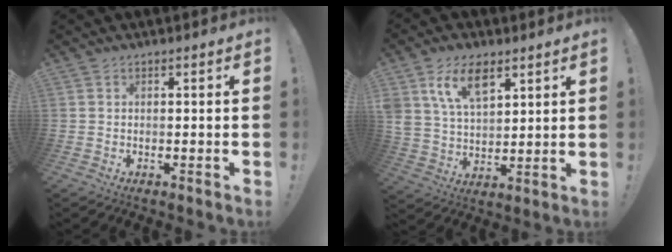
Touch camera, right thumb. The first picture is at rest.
{"total": 12.4, "force": [7.2, 6.9, 7.4], "torque": [-0.130, -0.022, 0.137]}